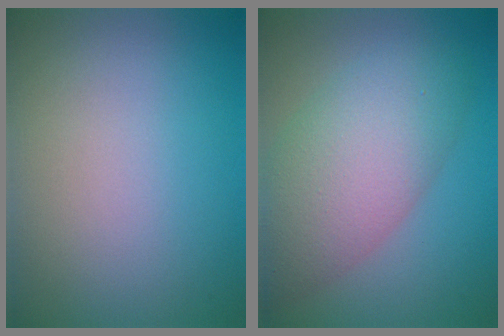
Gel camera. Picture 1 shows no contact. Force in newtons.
{"total": 8.0, "press": 8.0, "slide": 0.2}